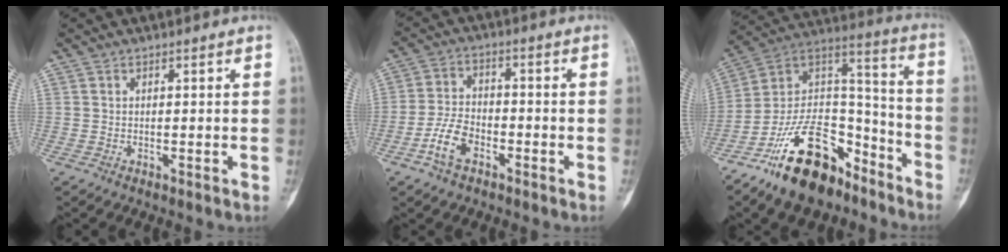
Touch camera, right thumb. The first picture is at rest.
{"total": 6.8, "force": [-3.6, 4.0, 4.1], "torque": [-0.078, 0.024, -0.074]}
{"total": 21.3, "force": [-14.0, 11.0, 11.7], "torque": [-0.173, 0.111, -0.246]}